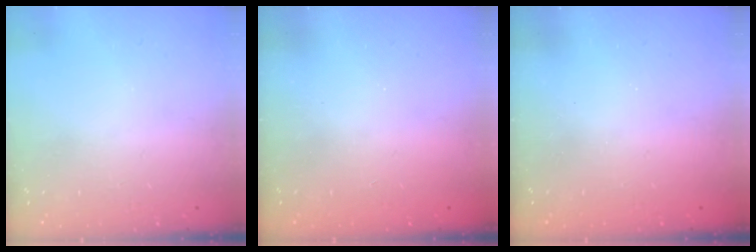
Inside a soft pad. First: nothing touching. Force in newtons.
{"total": 2.3, "press": 2.2, "slide": 0.7}
{"total": 2.6, "press": 2.5, "slide": 0.9}